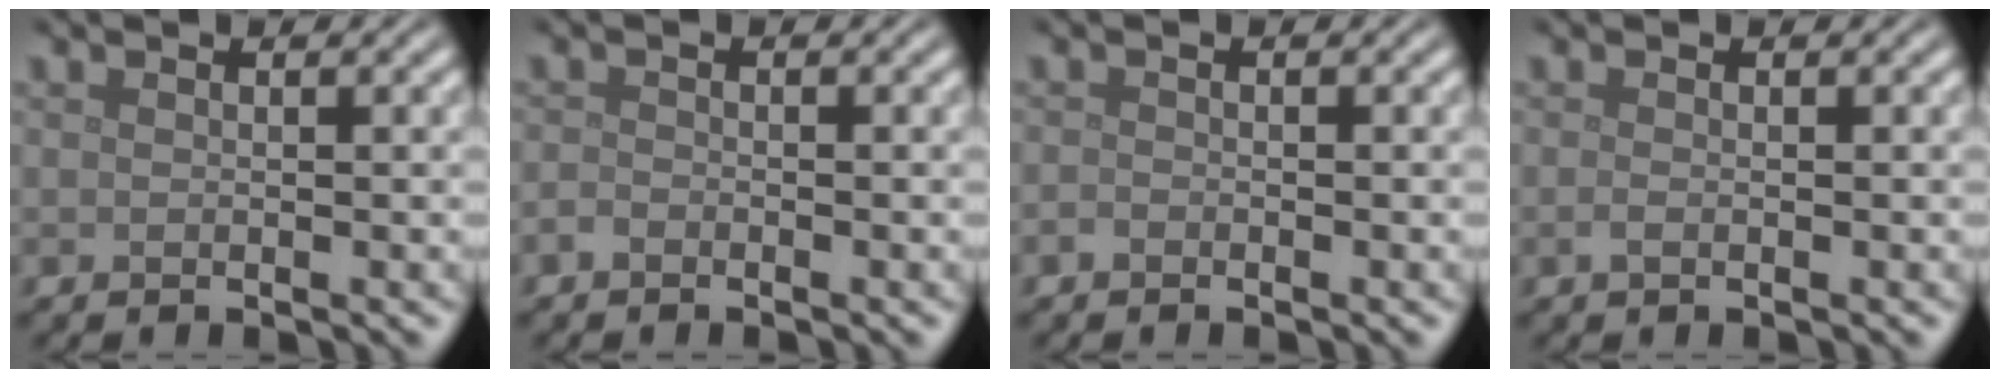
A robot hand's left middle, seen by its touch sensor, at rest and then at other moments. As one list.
[{"total": 0.8, "force": [-0.6, 0.4, 0.3], "torque": [-0.006, 0.000, -0.015]}, {"total": 0.6, "force": [-0.4, 0.3, 0.2], "torque": [-0.003, -0.002, -0.009]}, {"total": 0.6, "force": [-0.2, 0.2, 0.5], "torque": [-0.012, -0.002, -0.005]}]